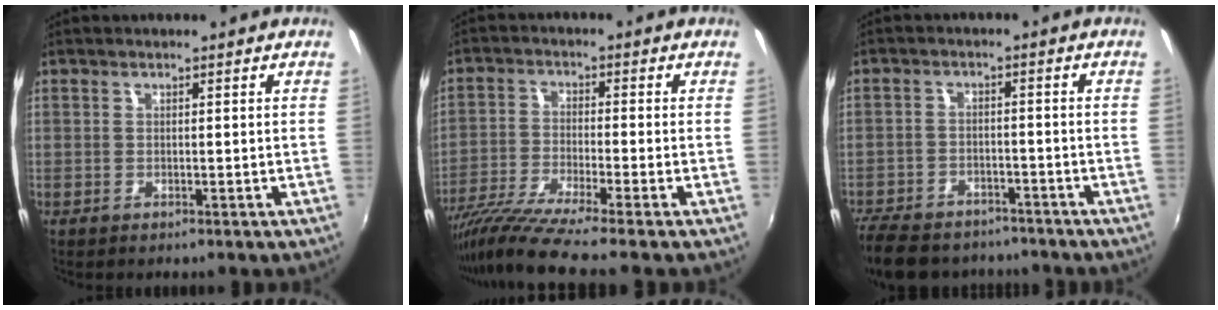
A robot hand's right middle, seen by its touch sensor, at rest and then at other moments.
{"total": 10.5, "force": [-8.7, -1.2, 5.8], "torque": [-0.120, -0.035, -0.160]}
{"total": 16.6, "force": [-13.4, 7.6, 6.4], "torque": [-0.170, -0.005, -0.204]}